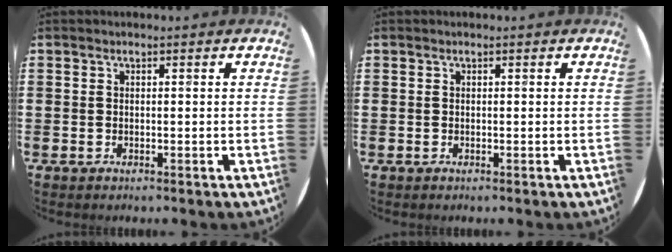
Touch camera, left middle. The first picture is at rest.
{"total": 0.0}